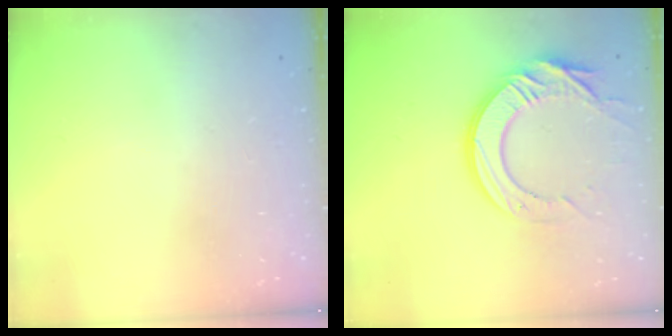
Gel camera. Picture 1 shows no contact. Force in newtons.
{"total": 15.8, "press": 15.7, "slide": 1.7}